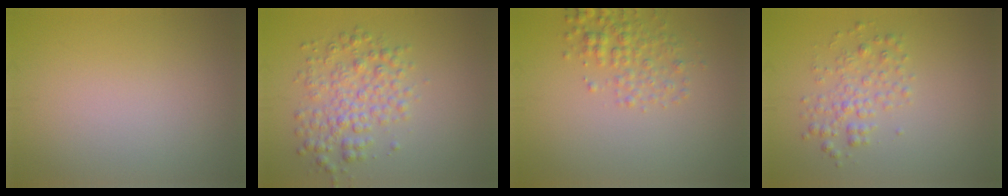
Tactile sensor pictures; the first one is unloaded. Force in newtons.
{"total": 4.0, "press": 4.0, "slide": 0.0}
{"total": 2.6, "press": 2.6, "slide": 0.1}
{"total": 2.4, "press": 2.4, "slide": 0.1}